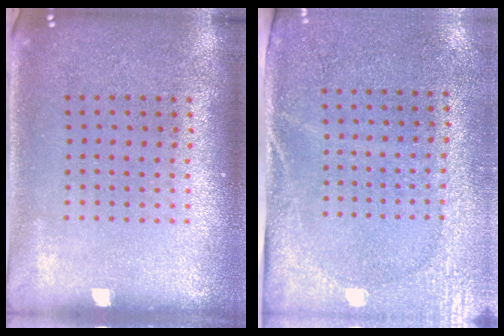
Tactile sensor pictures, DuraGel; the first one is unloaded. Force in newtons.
{"total": 2.8, "press": 2.3, "slide": 1.6}